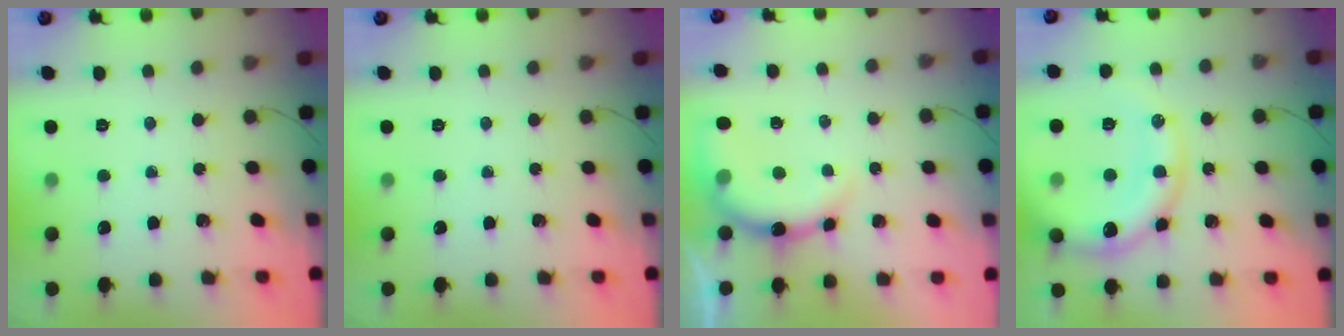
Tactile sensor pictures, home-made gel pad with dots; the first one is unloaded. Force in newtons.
{"total": 0.0}
{"total": 9.7, "press": 9.7, "slide": 0.9}
{"total": 17.6, "press": 17.3, "slide": 3.2}